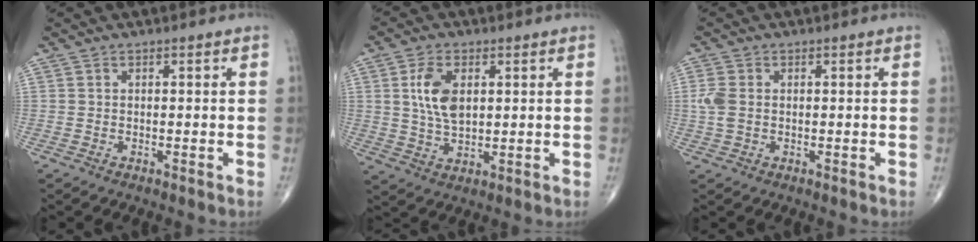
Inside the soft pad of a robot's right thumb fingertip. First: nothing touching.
{"total": 7.8, "force": [1.9, 4.3, 6.2], "torque": [-0.118, -0.008, 0.039]}
{"total": 3.5, "force": [0.1, 2.4, 2.6], "torque": [-0.078, 0.004, 0.000]}